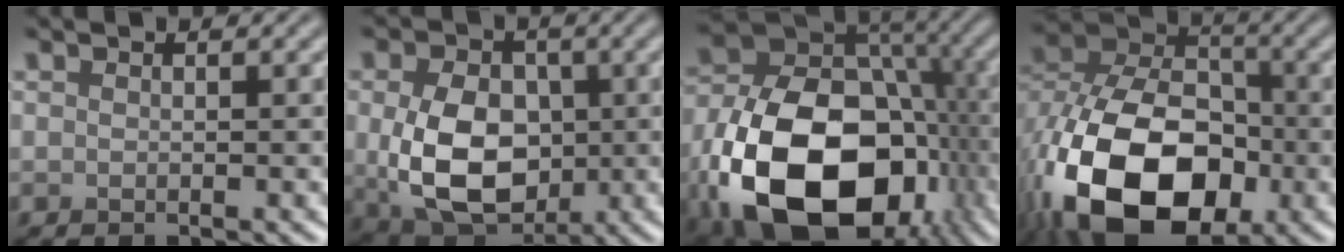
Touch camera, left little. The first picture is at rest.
{"total": 9.4, "force": [-0.4, 6.8, 6.5], "torque": [-0.135, -0.019, -0.002]}
{"total": 19.2, "force": [-6.6, 12.7, 12.9], "torque": [-0.241, -0.038, -0.109]}
{"total": 17.1, "force": [-6.3, 10.9, 11.5], "torque": [-0.211, -0.021, -0.121]}